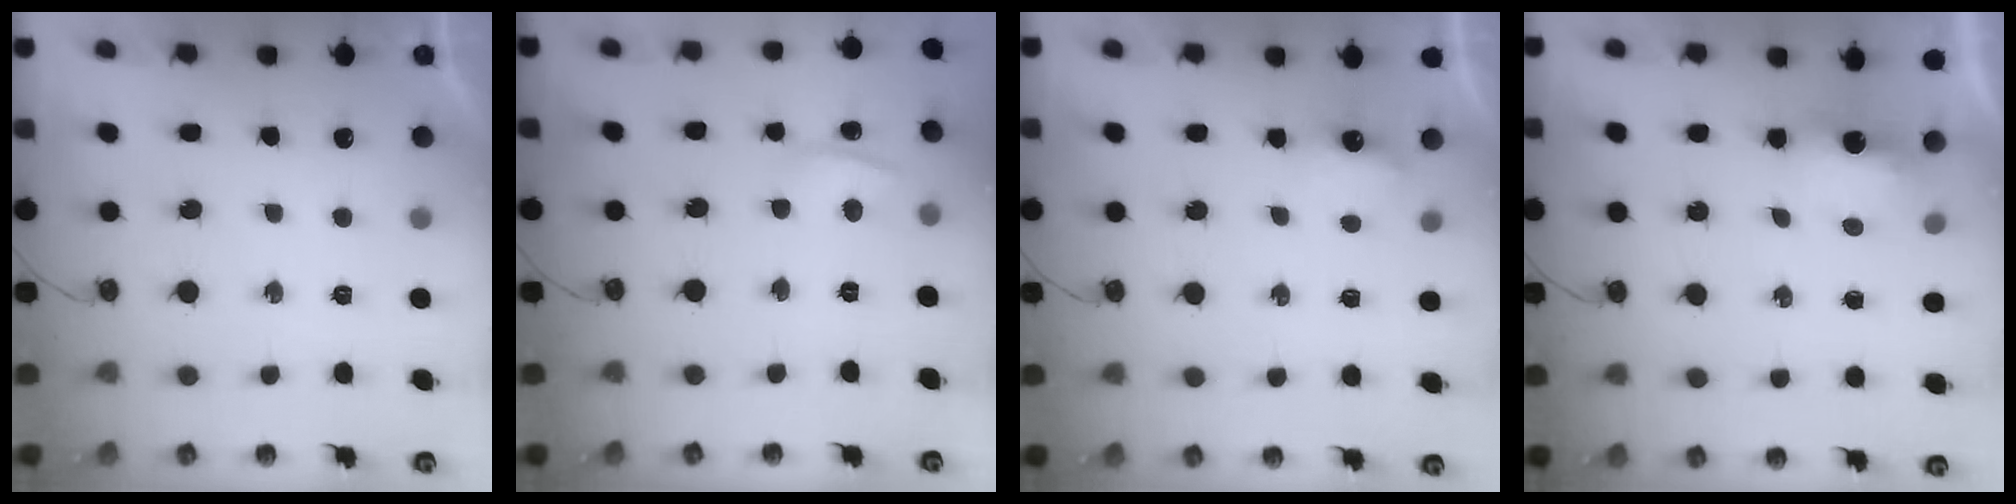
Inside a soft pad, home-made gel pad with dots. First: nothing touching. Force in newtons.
{"total": 2.0, "press": 1.5, "slide": 1.3}
{"total": 5.2, "press": 5.1, "slide": 0.7}
{"total": 6.2, "press": 6.2, "slide": 0.6}